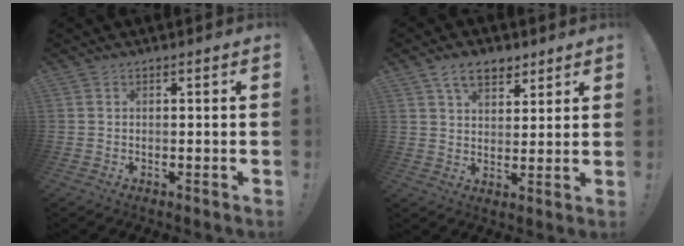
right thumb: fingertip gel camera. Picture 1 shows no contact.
{"total": 8.8, "force": [5.5, 5.3, 4.4], "torque": [-0.062, -0.019, 0.104]}